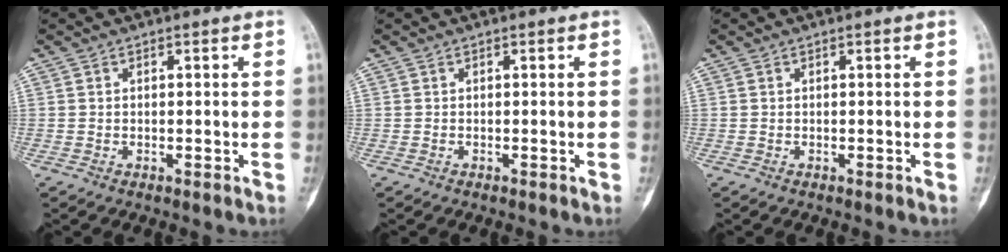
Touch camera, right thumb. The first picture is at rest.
{"total": 0.0}
{"total": 0.0}